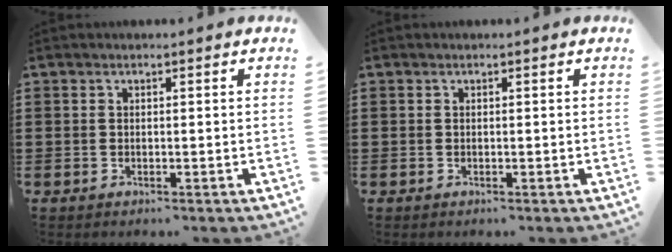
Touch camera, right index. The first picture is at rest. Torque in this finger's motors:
{"motor_torque": [-0.26, 0.26, 0.01, -0.01]}